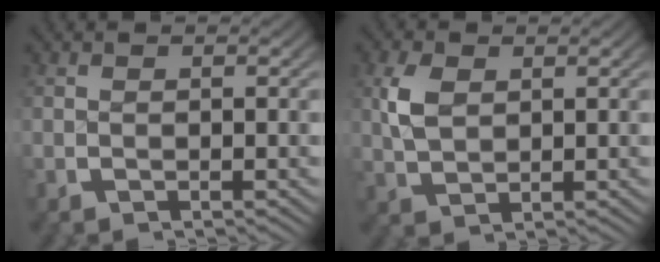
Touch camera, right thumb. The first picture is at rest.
{"total": 3.1, "force": [1.1, 2.1, 2.1], "torque": [-0.048, -0.005, 0.029]}